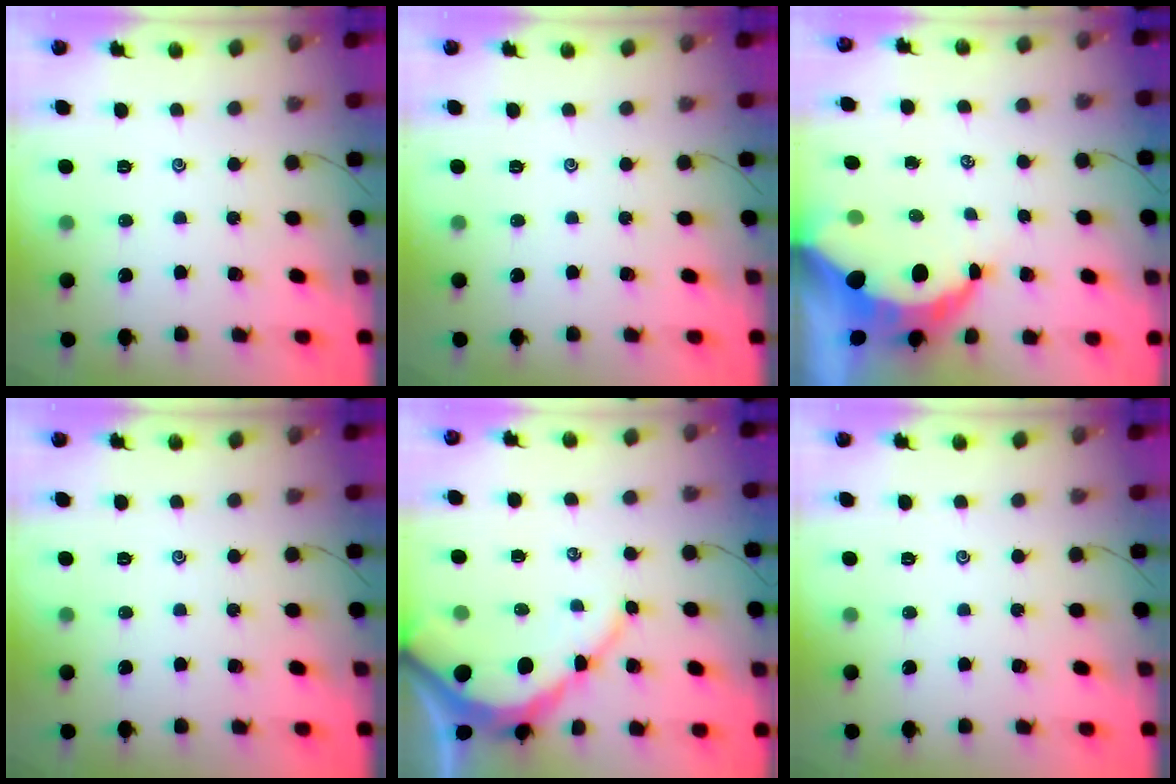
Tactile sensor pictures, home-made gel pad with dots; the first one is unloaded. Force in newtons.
{"total": 0.0}
{"total": 10.6, "press": 10.5, "slide": 1.0}
{"total": 0.0}
{"total": 8.7, "press": 8.6, "slide": 1.1}
{"total": 0.0}